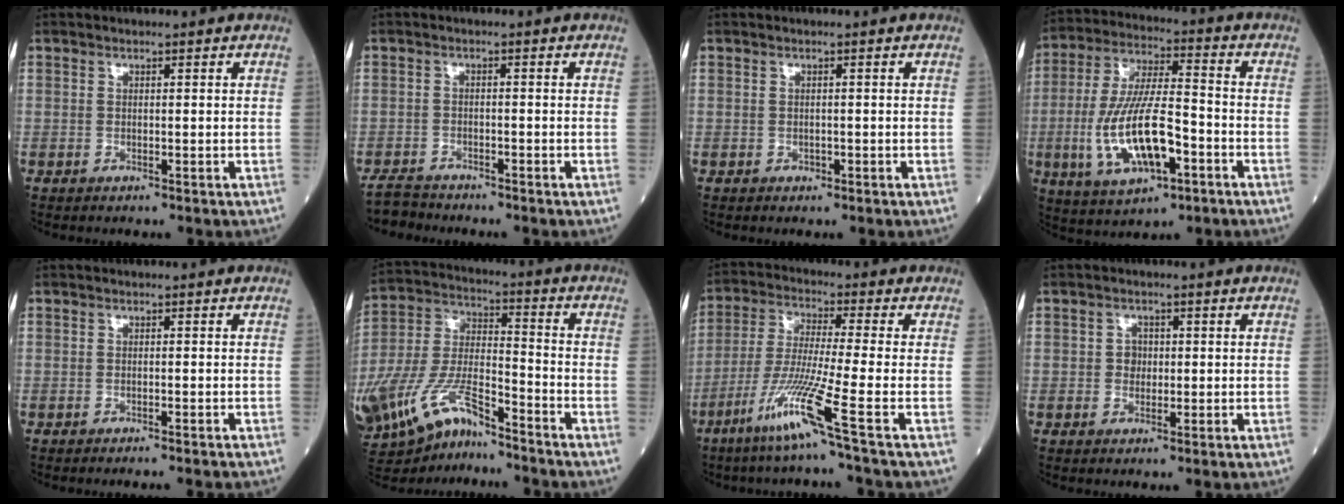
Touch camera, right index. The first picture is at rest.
{"total": 3.3, "force": [-3.2, 0.6, -0.3], "torque": [0.001, -0.012, -0.059]}
{"total": 0.5, "force": [-0.3, 0.4, 0.2], "torque": [-0.004, 0.002, -0.005]}
{"total": 14.6, "force": [-4.4, 4.4, 13.2], "torque": [-0.273, -0.005, -0.072]}
{"total": 4.7, "force": [-4.4, -0.1, 1.8], "torque": [-0.020, -0.013, -0.052]}
{"total": 16.9, "force": [-12.0, 4.8, 10.8], "torque": [-0.240, -0.011, -0.221]}
{"total": 11.0, "force": [-5.8, -2.5, 9.0], "torque": [-0.174, -0.034, -0.123]}
{"total": 1.9, "force": [0.0, 1.7, 0.8], "torque": [-0.010, 0.003, -0.001]}